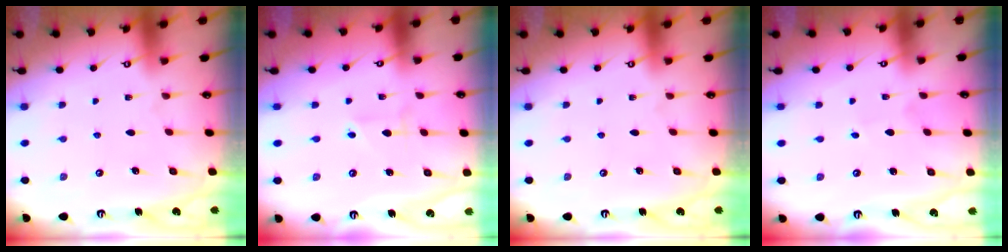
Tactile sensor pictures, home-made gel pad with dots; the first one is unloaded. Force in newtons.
{"total": 1.8, "press": 1.7, "slide": 0.6}
{"total": 0.0}
{"total": 1.5, "press": 1.5, "slide": 0.1}